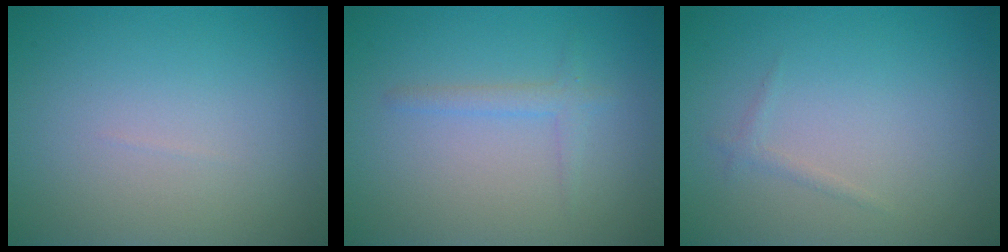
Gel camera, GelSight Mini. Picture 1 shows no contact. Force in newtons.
{"total": 1.4, "press": 1.4, "slide": 0.1}
{"total": 0.7, "press": 0.7, "slide": 0.0}